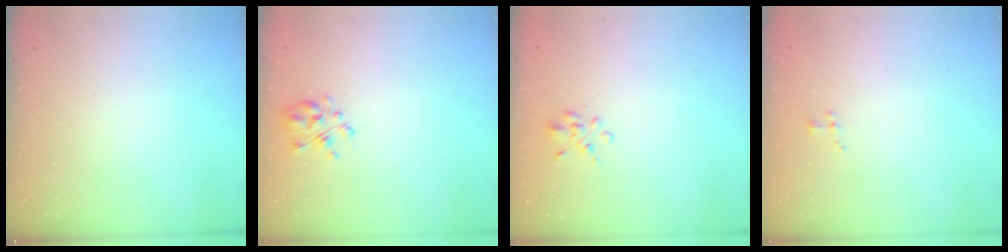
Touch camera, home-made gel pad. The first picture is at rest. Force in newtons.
{"total": 3.8, "press": 3.7, "slide": 0.9}
{"total": 1.9, "press": 1.7, "slide": 0.8}
{"total": 0.8, "press": 0.6, "slide": 0.6}